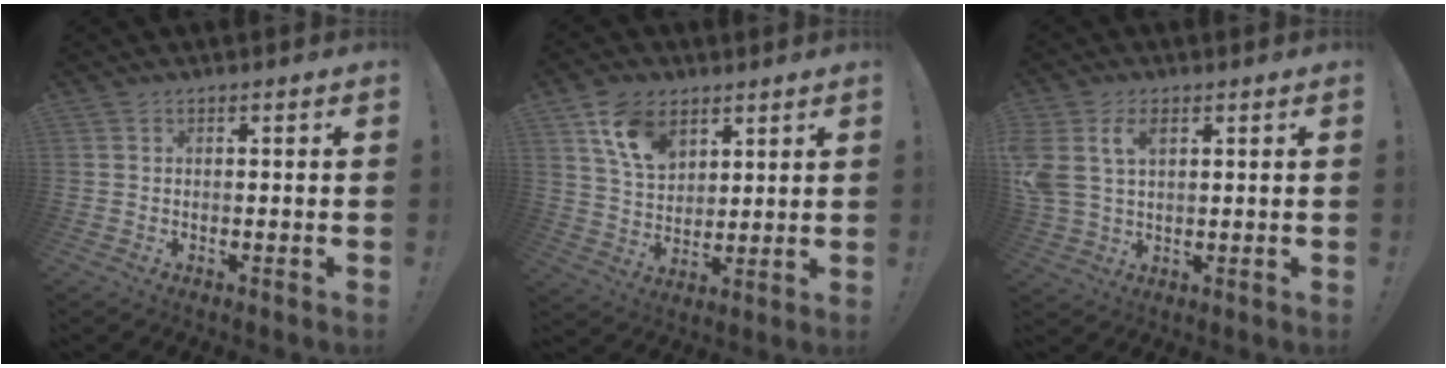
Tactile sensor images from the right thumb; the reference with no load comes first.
{"total": 11.9, "force": [6.7, 8.1, 5.4], "torque": [-0.093, -0.026, 0.131]}
{"total": 7.7, "force": [3.2, 4.9, 4.9], "torque": [-0.102, -0.004, 0.059]}